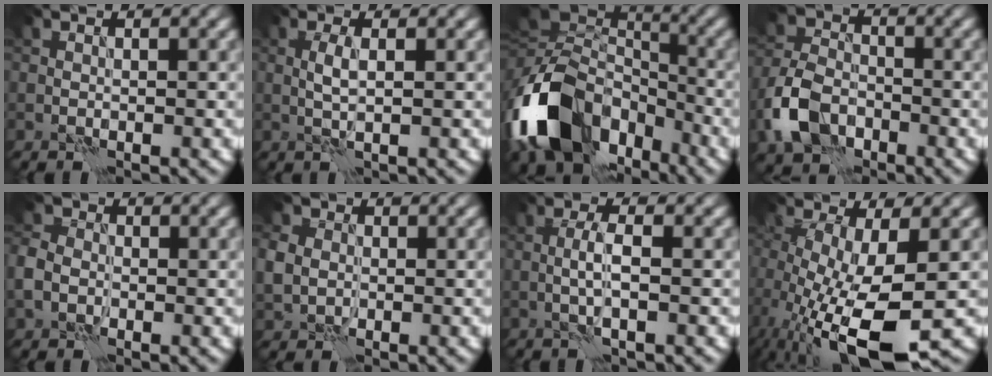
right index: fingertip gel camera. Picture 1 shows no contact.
{"total": 1.7, "force": [0.2, 0.4, 1.7], "torque": [-0.038, 0.004, 0.003]}
{"total": 15.2, "force": [-6.0, 10.7, 9.1], "torque": [-0.220, -0.023, -0.110]}
{"total": 6.1, "force": [-2.9, 4.2, 3.4], "torque": [-0.078, 0.001, -0.066]}
{"total": 3.0, "force": [-0.6, 2.5, 1.7], "torque": [-0.041, 0.000, -0.016]}
{"total": 4.4, "force": [0.3, 3.8, 2.2], "torque": [-0.058, 0.013, -0.005]}
{"total": 2.3, "force": [-0.4, 0.4, 2.2], "torque": [-0.045, 0.006, -0.010]}
{"total": 10.3, "force": [-3.1, 3.6, 9.2], "torque": [-0.184, -0.033, -0.044]}